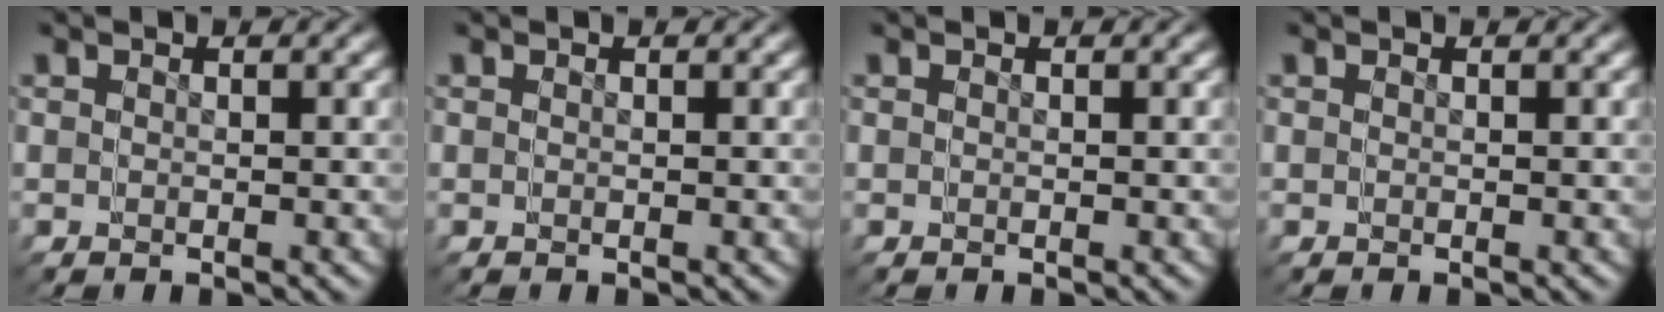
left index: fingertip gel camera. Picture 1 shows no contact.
{"total": 0.0}
{"total": 0.0}
{"total": 0.0}